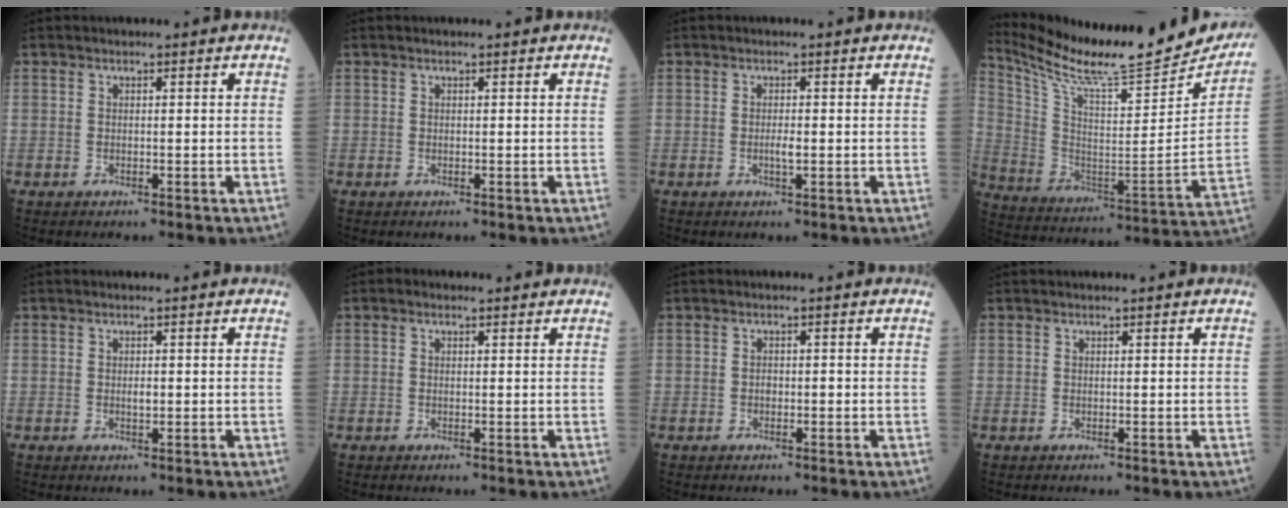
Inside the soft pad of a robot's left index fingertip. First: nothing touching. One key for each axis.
{"total": 0.0}
{"total": 1.3, "fx": -0.2, "fy": 0.1, "fz": 1.3, "tx": -0.026, "ty": -0.002, "tz": -0.002}
{"total": 25.5, "fx": 23.7, "fy": 2.3, "fz": 9.3, "tx": -0.174, "ty": -0.083, "tz": 0.351}
{"total": 0.9, "fx": 0.1, "fy": 0.3, "fz": 0.8, "tx": -0.018, "ty": -0.001, "tz": 0.003}
{"total": 0.8, "fx": 0.5, "fy": 0.5, "fz": 0.4, "tx": -0.014, "ty": 0.004, "tz": 0.004}
{"total": 0.8, "fx": -0.2, "fy": 0.5, "fz": 0.6, "tx": -0.011, "ty": 0.002, "tz": -0.003}
{"total": 0.6, "fx": 0.5, "fy": -0.1, "fz": 0.2, "tx": -0.006, "ty": 0.002, "tz": 0.010}